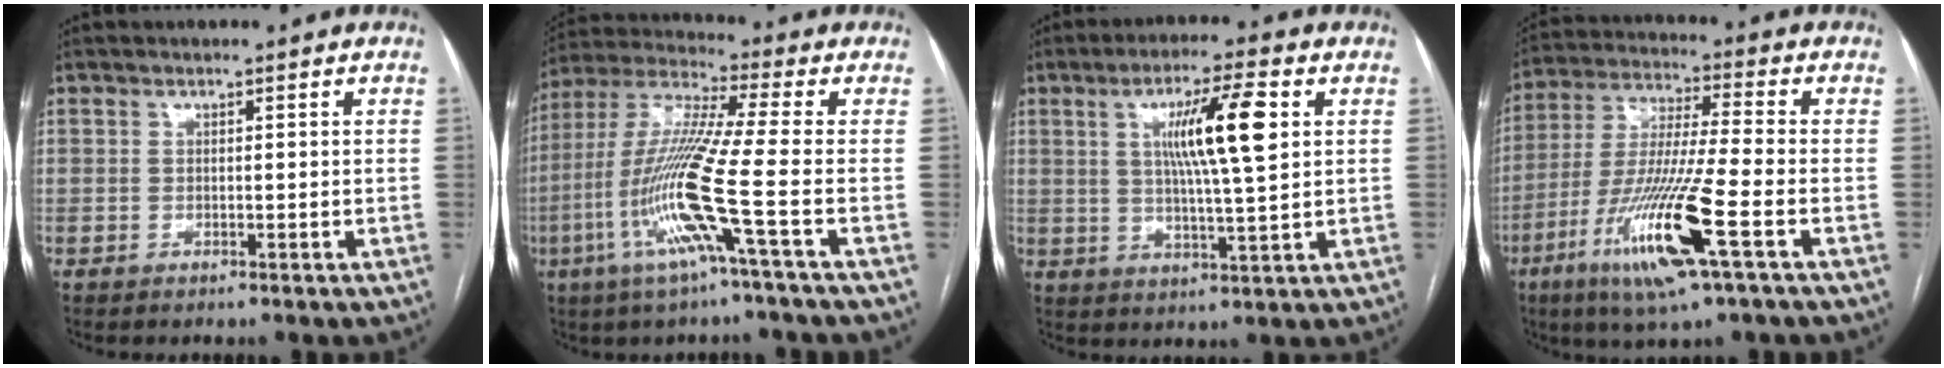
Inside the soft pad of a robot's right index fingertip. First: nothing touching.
{"total": 14.3, "force": [-4.9, -1.4, 13.4], "torque": [-0.284, -0.012, -0.104]}
{"total": 10.7, "force": [2.9, 0.4, 10.3], "torque": [-0.177, 0.004, 0.048]}
{"total": 15.9, "force": [-6.7, 0.1, 14.4], "torque": [-0.298, -0.026, -0.125]}